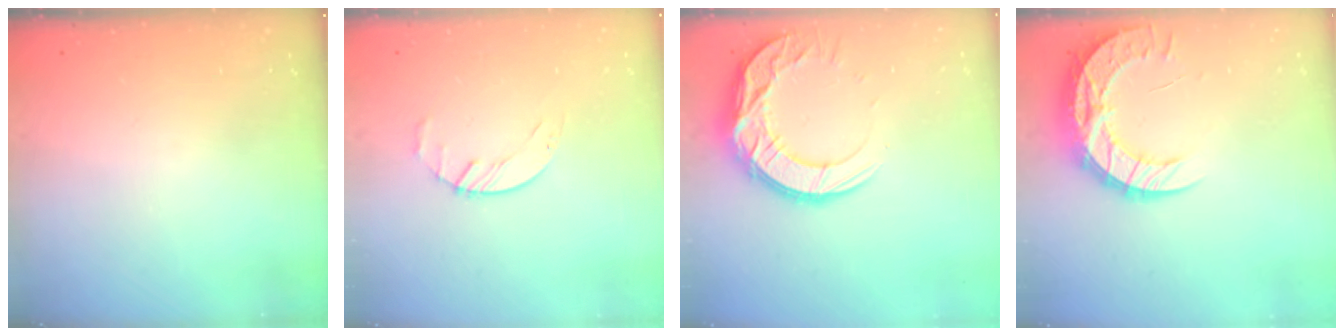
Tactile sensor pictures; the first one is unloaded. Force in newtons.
{"total": 2.7, "press": 2.6, "slide": 0.3}
{"total": 14.6, "press": 14.6, "slide": 1.1}
{"total": 13.4, "press": 13.4, "slide": 1.0}